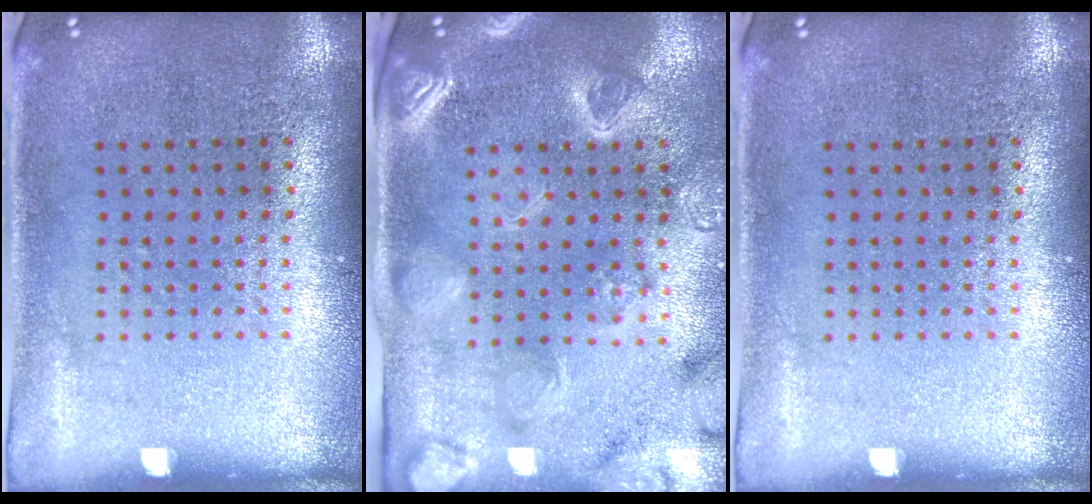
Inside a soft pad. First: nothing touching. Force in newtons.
{"total": 3.5, "press": 3.2, "slide": 1.5}
{"total": 0.0}